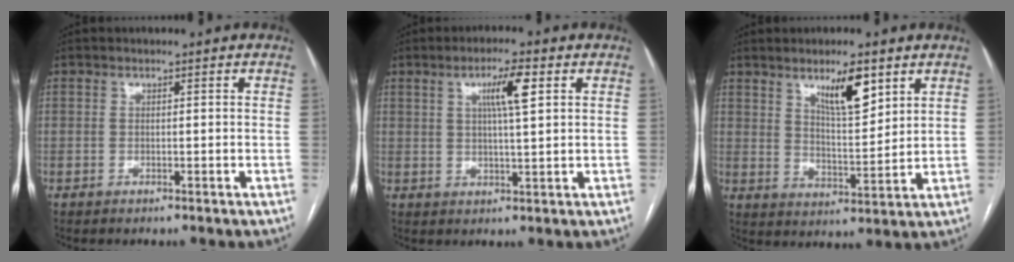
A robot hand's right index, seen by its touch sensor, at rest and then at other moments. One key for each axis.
{"total": 5.9, "fx": 2.3, "fy": 0.6, "fz": 5.4, "tx": -0.096, "ty": 0.003, "tz": 0.038}
{"total": 8.3, "fx": 4.9, "fy": 1.9, "fz": 6.4, "tx": -0.114, "ty": -0.007, "tz": 0.088}